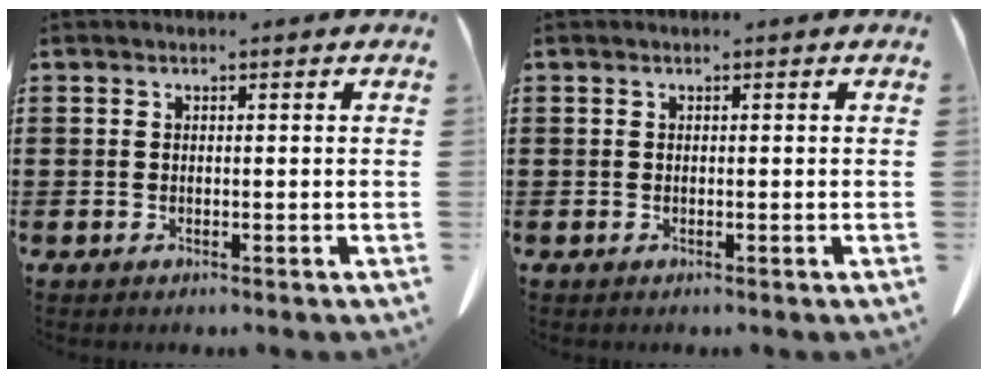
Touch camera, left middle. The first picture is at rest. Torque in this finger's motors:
{"motor_torque": [0.00, 0.00, 0.00, 0.00]}